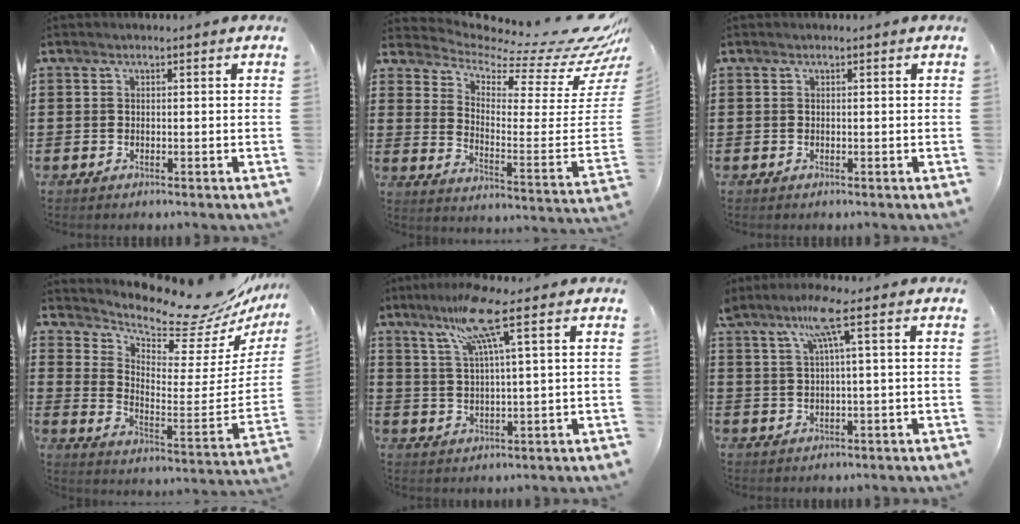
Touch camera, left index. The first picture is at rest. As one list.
[{"total": 6.9, "force": [5.5, 1.9, 3.6], "torque": [-0.073, -0.069, 0.088]}, {"total": 0.0}, {"total": 10.3, "force": [9.4, 1.9, 3.7], "torque": [-0.086, -0.082, 0.153]}, {"total": 9.5, "force": [5.3, 0.3, 7.9], "torque": [-0.166, 0.001, 0.089]}, {"total": 5.9, "force": [2.9, -0.2, 5.1], "torque": [-0.109, 0.003, 0.046]}]